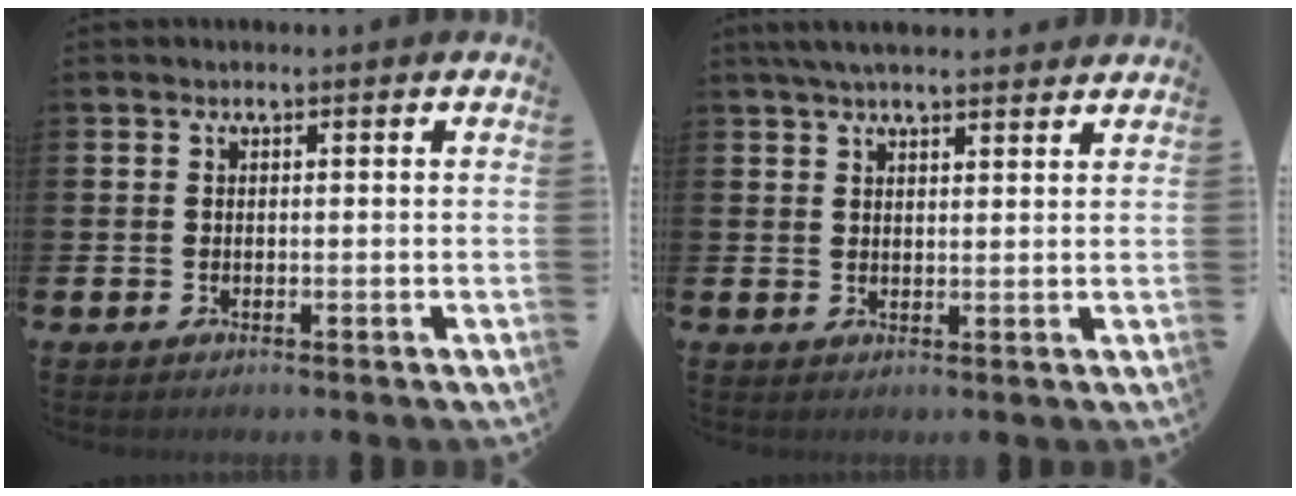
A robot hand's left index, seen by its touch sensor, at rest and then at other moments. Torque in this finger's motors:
{"motor_torque": [1.10, -1.04, 0.68, 0.20]}